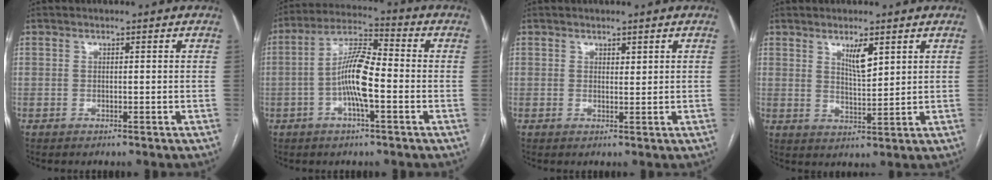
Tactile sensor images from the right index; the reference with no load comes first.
{"total": 6.0, "force": [-1.3, 1.1, 5.7], "torque": [-0.116, 0.008, -0.028]}
{"total": 0.9, "force": [0.7, 0.4, 0.5], "torque": [-0.004, -0.004, 0.010]}
{"total": 4.3, "force": [2.4, 0.9, 3.4], "torque": [-0.063, -0.007, 0.047]}